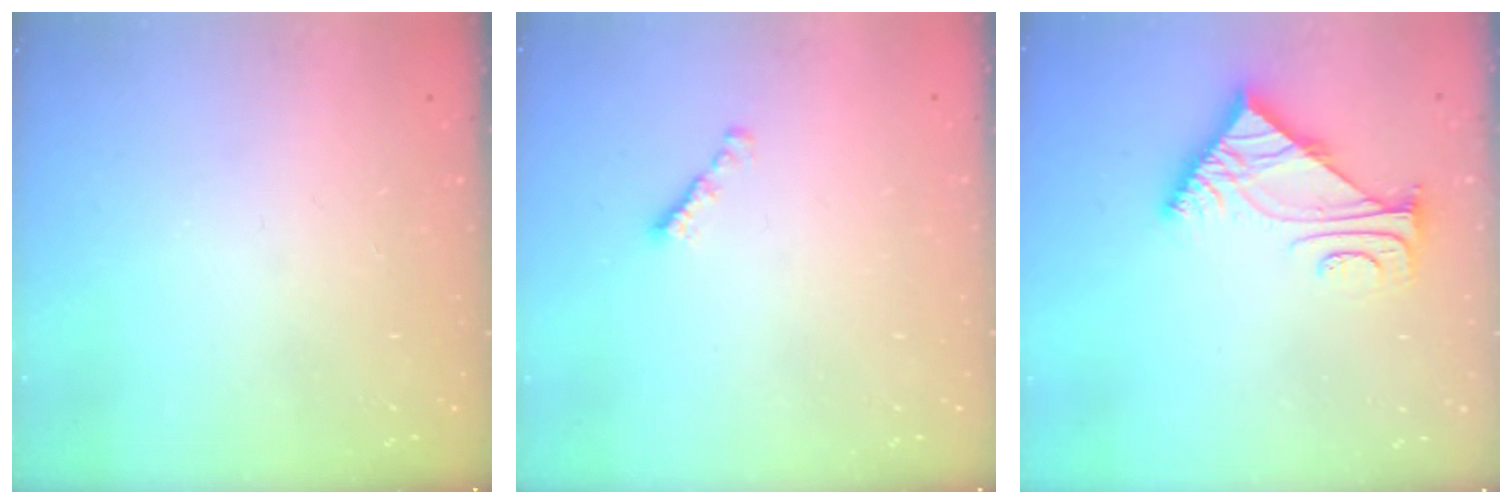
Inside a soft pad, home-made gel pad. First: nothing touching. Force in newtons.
{"total": 1.8, "press": 1.7, "slide": 0.6}
{"total": 5.3, "press": 5.2, "slide": 0.7}